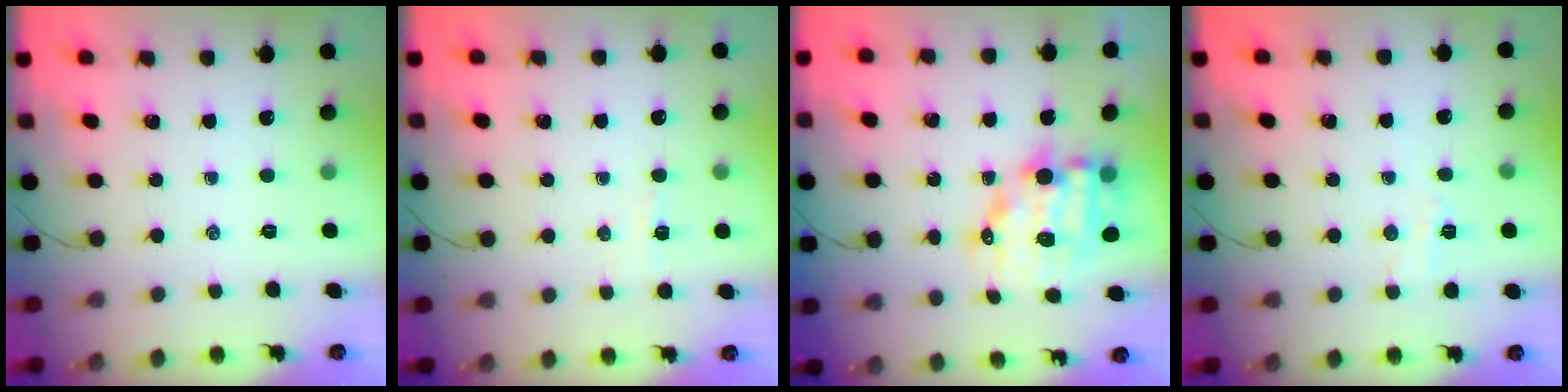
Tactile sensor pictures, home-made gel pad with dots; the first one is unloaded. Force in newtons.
{"total": 2.8, "press": 2.7, "slide": 0.7}
{"total": 12.1, "press": 11.8, "slide": 3.0}
{"total": 3.5, "press": 3.4, "slide": 0.9}